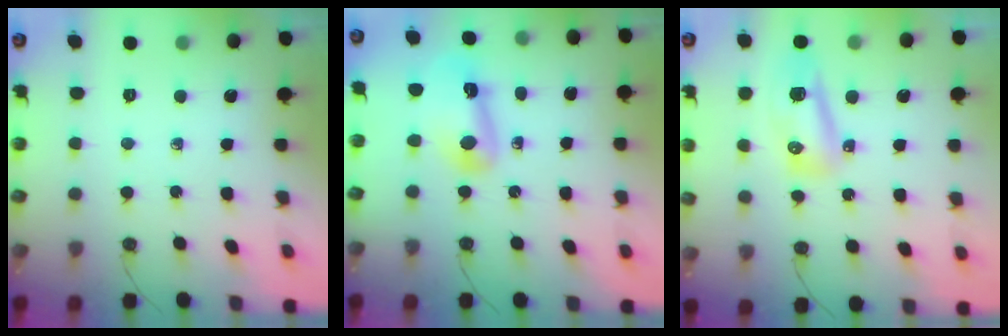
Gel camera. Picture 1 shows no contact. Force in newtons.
{"total": 10.5, "press": 10.4, "slide": 1.3}
{"total": 13.3, "press": 10.0, "slide": 8.8}